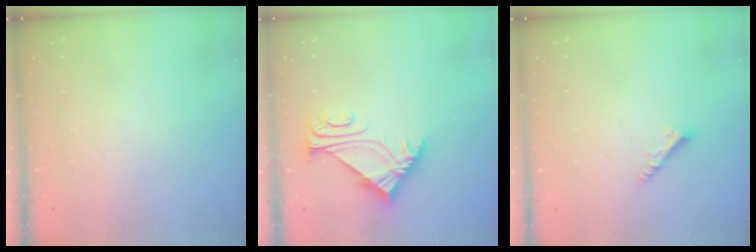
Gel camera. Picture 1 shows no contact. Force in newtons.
{"total": 6.3, "press": 6.3, "slide": 0.3}
{"total": 4.4, "press": 4.4, "slide": 0.1}